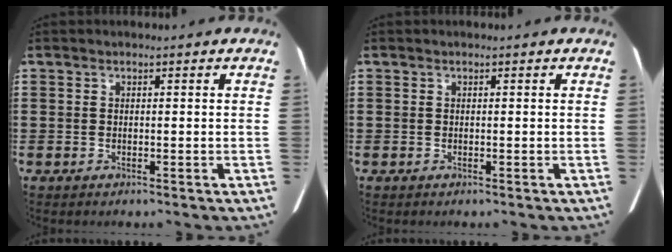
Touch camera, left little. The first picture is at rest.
{"total": 0.0}